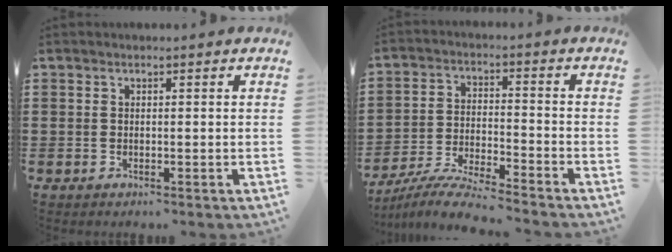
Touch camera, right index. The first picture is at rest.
{"total": 6.7, "force": [-6.4, -0.2, 1.8], "torque": [-0.046, -0.005, -0.128]}